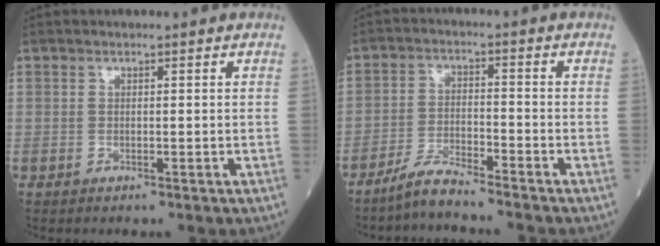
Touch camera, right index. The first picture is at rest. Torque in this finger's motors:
{"motor_torque": [-0.24, -0.01, 0.09, 0.00]}